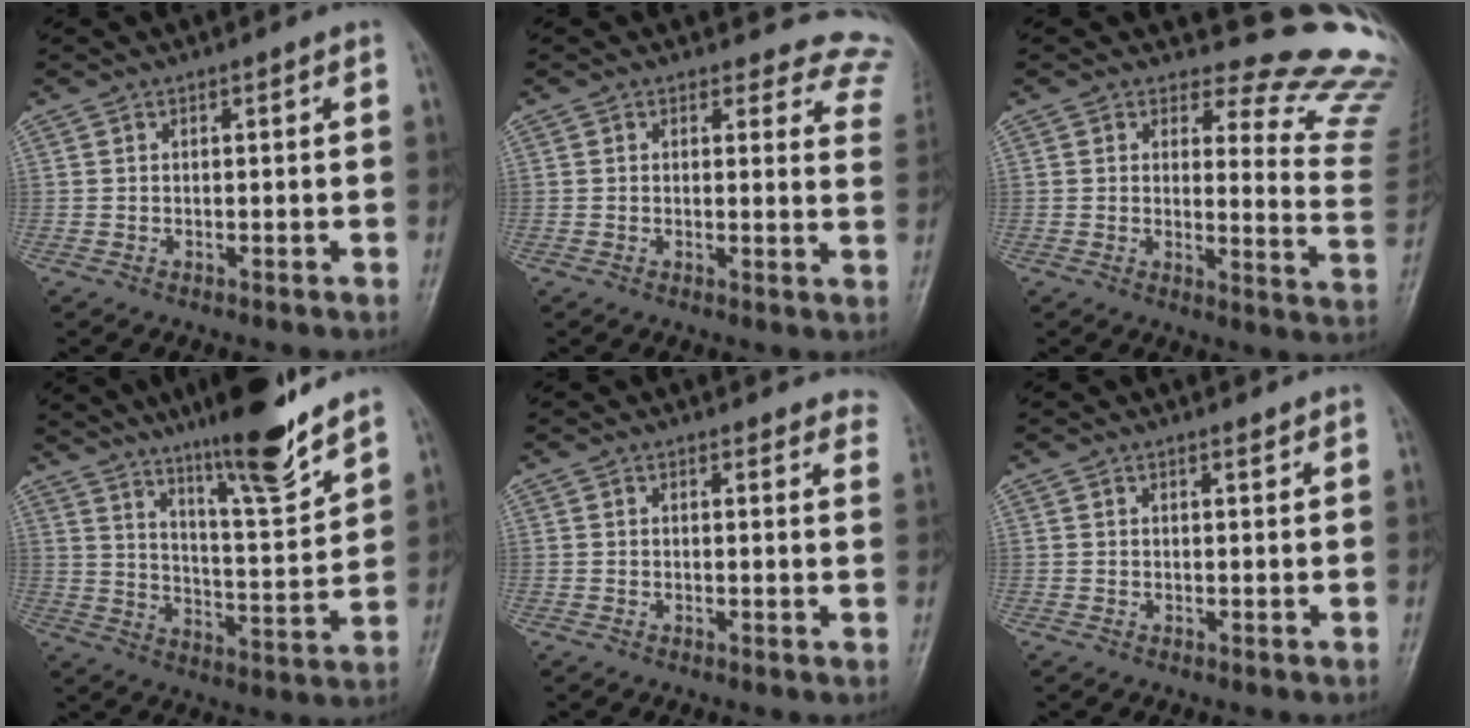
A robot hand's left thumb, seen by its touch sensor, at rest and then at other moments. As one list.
[{"total": 11.6, "force": [10.8, 4.3, 0.3], "torque": [0.059, -0.080, 0.072]}, {"total": 15.0, "force": [14.4, 3.4, 2.4], "torque": [0.018, -0.171, 0.131]}, {"total": 16.0, "force": [12.2, 1.6, 10.2], "torque": [-0.145, -0.077, 0.200]}, {"total": 7.2, "force": [6.9, 1.9, 0.8], "torque": [0.036, -0.027, 0.043]}, {"total": 1.0, "force": [0.9, 0.2, 0.4], "torque": [-0.005, -0.008, 0.015]}]